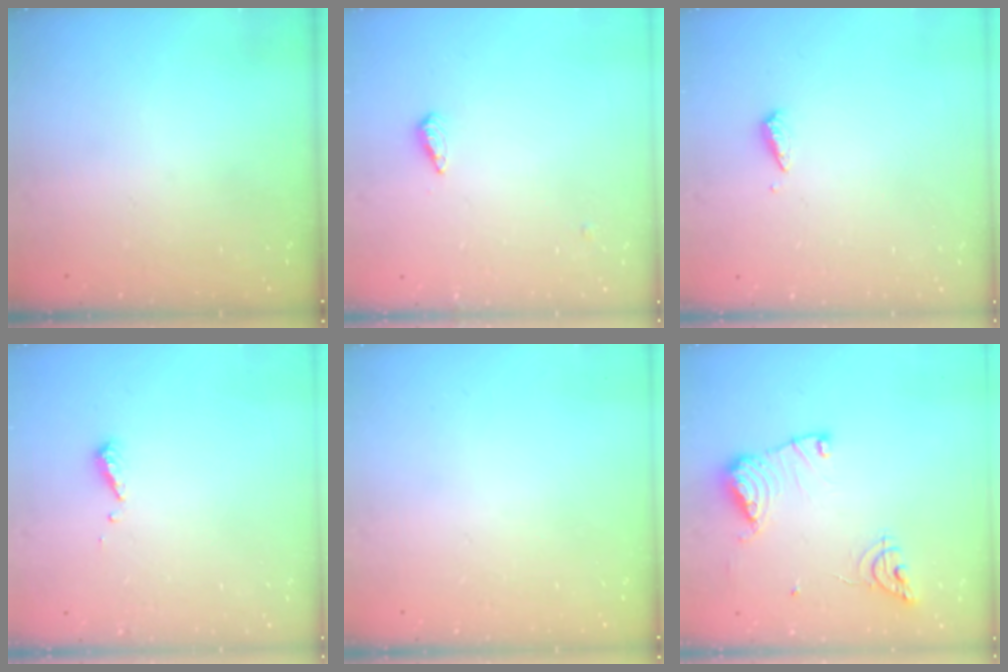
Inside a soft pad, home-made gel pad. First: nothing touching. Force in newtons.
{"total": 3.5, "press": 3.5, "slide": 0.4}
{"total": 3.1, "press": 3.1, "slide": 0.2}
{"total": 4.2, "press": 4.2, "slide": 0.3}
{"total": 0.0}
{"total": 13.4, "press": 13.3, "slide": 1.4}